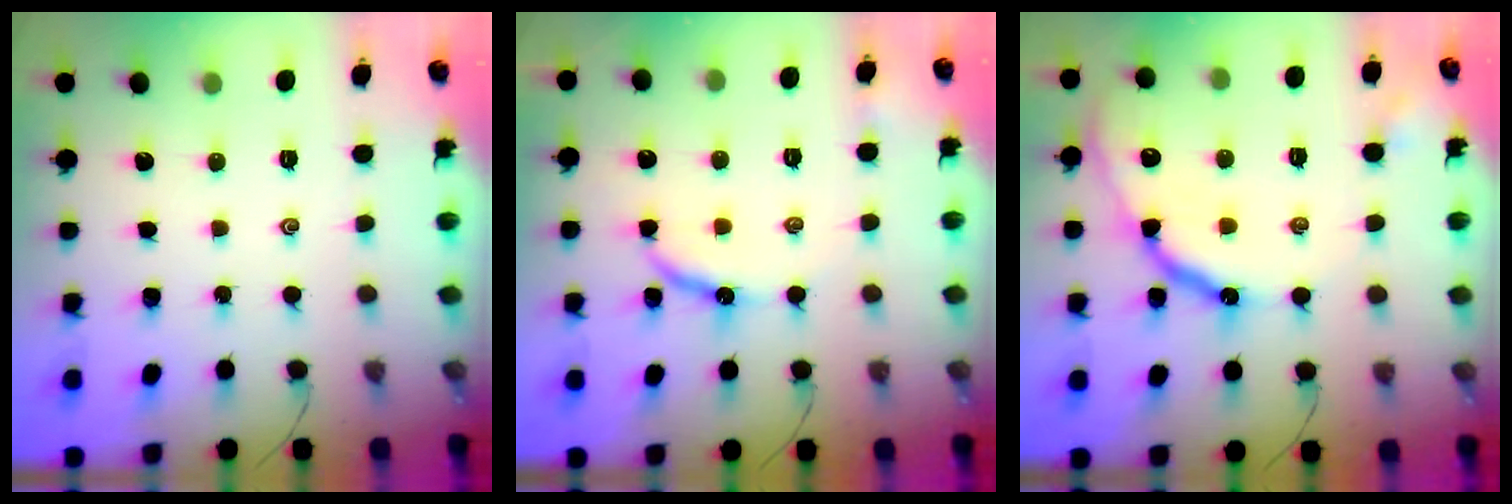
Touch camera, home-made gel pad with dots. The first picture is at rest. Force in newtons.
{"total": 10.1, "press": 10.1, "slide": 0.8}
{"total": 14.3, "press": 14.2, "slide": 1.0}